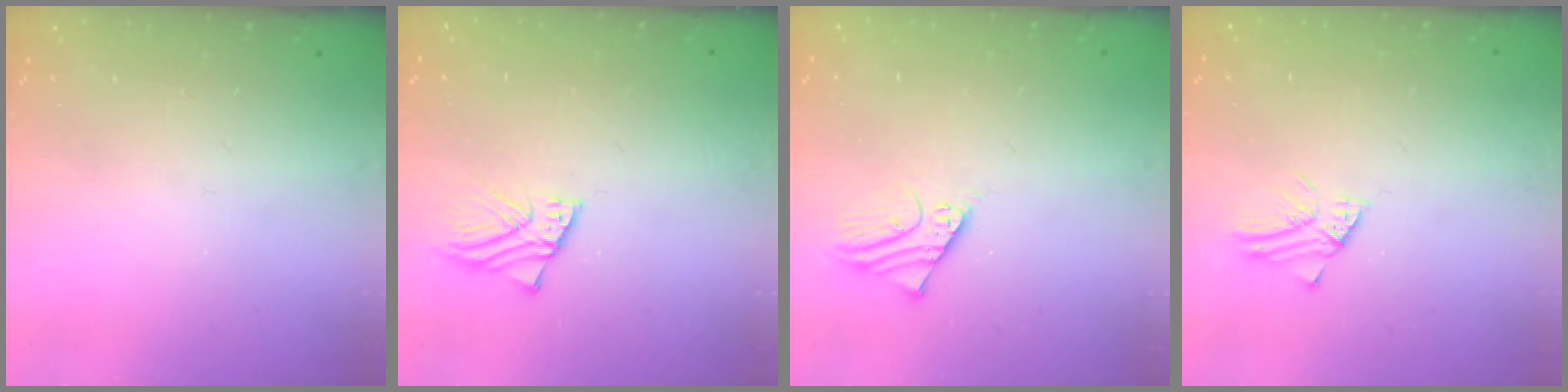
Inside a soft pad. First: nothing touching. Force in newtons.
{"total": 2.9, "press": 2.9, "slide": 0.1}
{"total": 2.3, "press": 2.3, "slide": 0.2}
{"total": 1.5, "press": 1.4, "slide": 0.1}